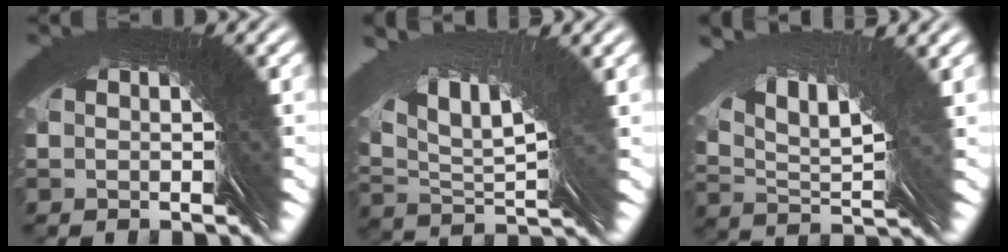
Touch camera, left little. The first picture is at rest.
{"total": 4.7, "force": [3.8, -1.6, 2.3], "torque": [-0.038, 0.048, 0.051]}
{"total": 5.1, "force": [4.2, -2.4, 1.7], "torque": [-0.016, 0.052, 0.057]}